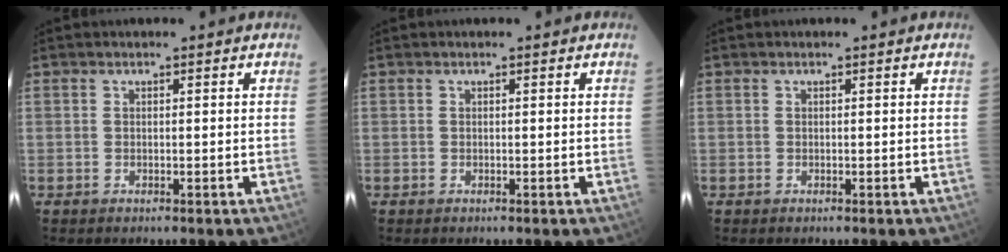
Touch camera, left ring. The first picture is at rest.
{"total": 0.0}
{"total": 0.0}